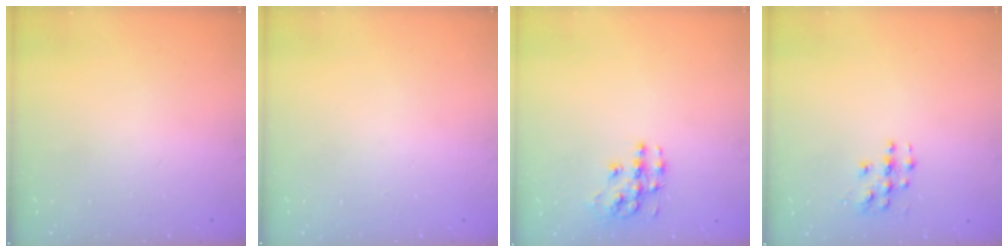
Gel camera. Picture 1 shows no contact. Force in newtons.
{"total": 0.0}
{"total": 10.0, "press": 10.0, "slide": 0.9}
{"total": 4.7, "press": 4.7, "slide": 0.2}